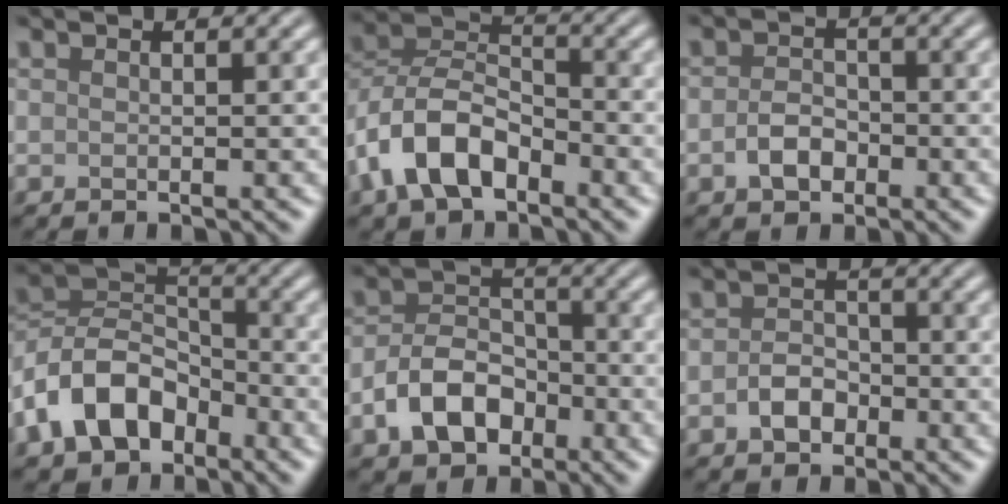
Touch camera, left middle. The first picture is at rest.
{"total": 7.2, "force": [-3.8, 4.1, 4.6], "torque": [-0.090, 0.009, -0.085]}
{"total": 2.5, "force": [-1.0, 1.7, 1.6], "torque": [-0.031, 0.004, -0.022]}
{"total": 8.1, "force": [-4.2, 5.3, 4.4], "torque": [-0.088, 0.008, -0.098]}
{"total": 5.6, "force": [-2.6, 3.8, 3.2], "torque": [-0.057, 0.004, -0.051]}
{"total": 2.6, "force": [-1.1, 1.9, 1.4], "torque": [-0.026, 0.004, -0.025]}